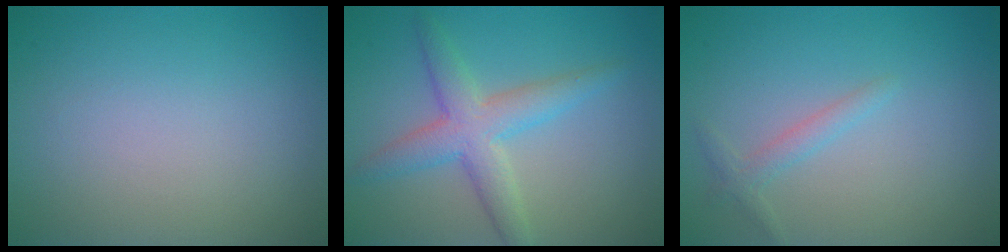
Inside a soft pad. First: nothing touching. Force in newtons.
{"total": 4.3, "press": 4.3, "slide": 0.1}
{"total": 1.4, "press": 1.4, "slide": 0.1}